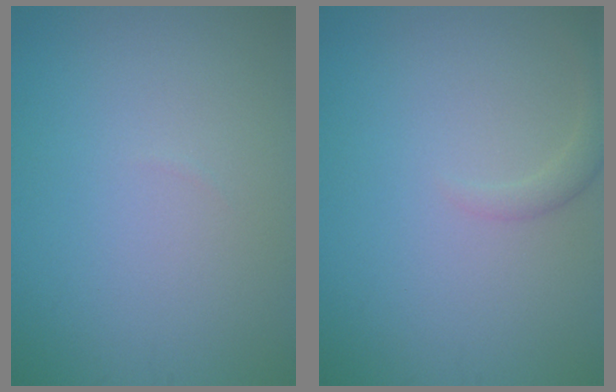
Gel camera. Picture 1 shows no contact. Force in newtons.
{"total": 1.5, "press": 1.5, "slide": 0.2}